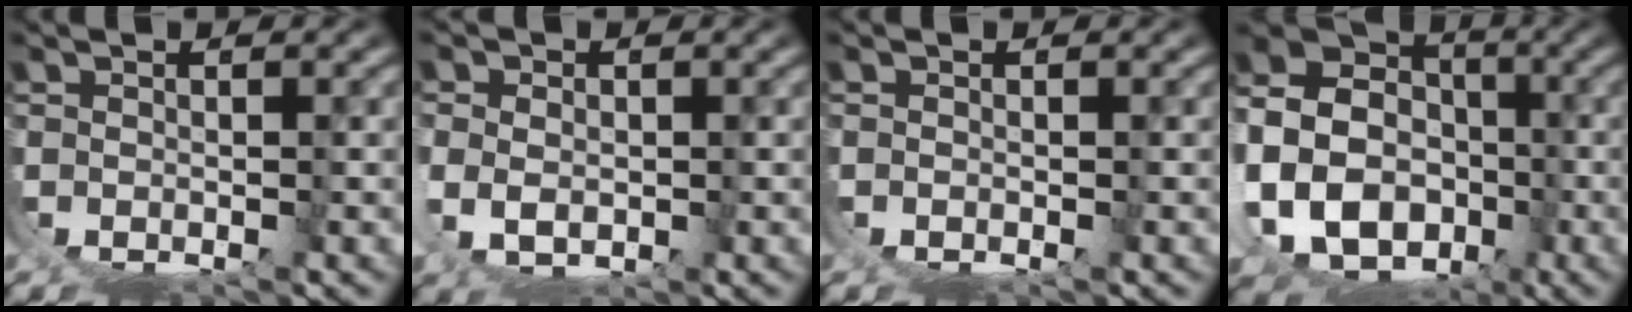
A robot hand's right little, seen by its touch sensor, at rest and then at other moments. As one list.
[{"total": 3.3, "force": [0.0, 2.0, 2.6], "torque": [-0.054, -0.021, 0.016]}, {"total": 0.0}, {"total": 16.5, "force": [-1.2, 13.7, 9.1], "torque": [-0.192, -0.032, -0.027]}]